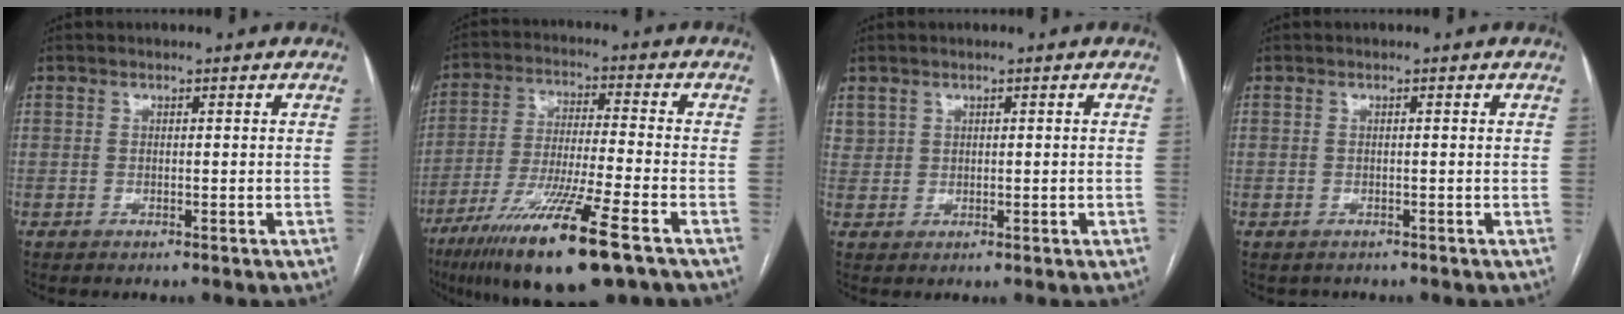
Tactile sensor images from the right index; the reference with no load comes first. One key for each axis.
{"total": 16.7, "fx": -9.8, "fy": 0.7, "fz": 13.6, "tx": -0.256, "ty": -0.047, "tz": -0.170}
{"total": 1.5, "fx": 1.0, "fy": 1.1, "fz": 0.2, "tx": -0.002, "ty": 0.011, "tz": 0.023}
{"total": 0.7, "fx": -0.3, "fy": 0.5, "fz": 0.3, "tx": -0.008, "ty": 0.002, "tz": 0.002}